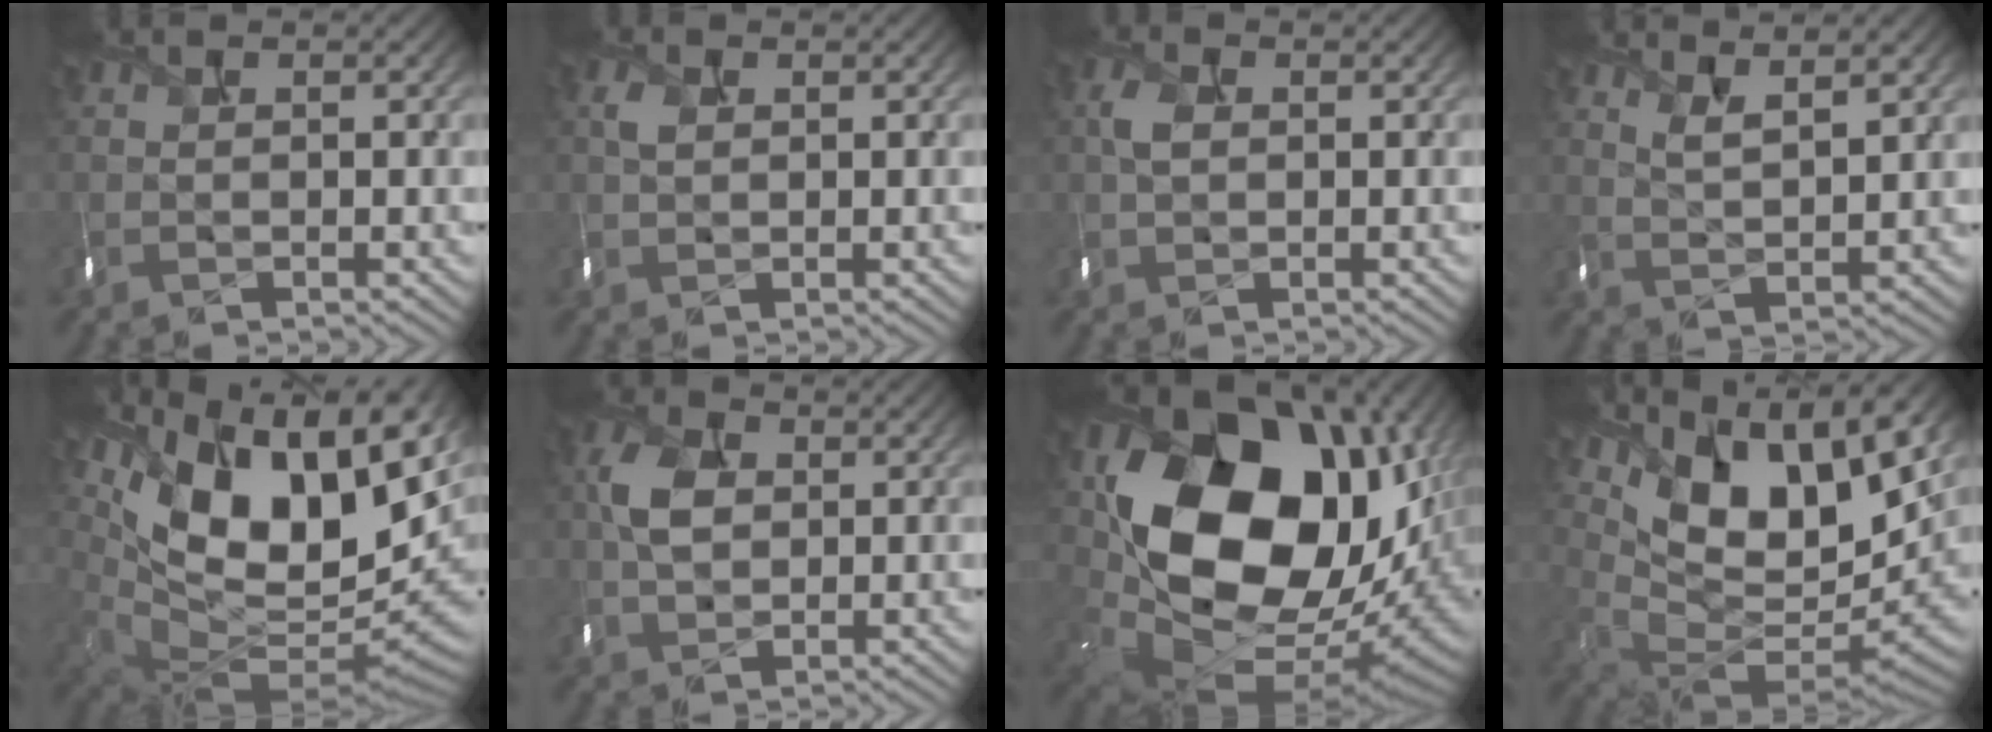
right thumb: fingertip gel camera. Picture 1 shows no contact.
{"total": 1.0, "force": [0.3, 0.8, 0.4], "torque": [-0.022, -0.005, 0.010]}
{"total": 1.6, "force": [0.1, 1.3, 1.0], "torque": [-0.034, -0.006, 0.006]}
{"total": 3.7, "force": [2.7, 0.8, 2.3], "torque": [-0.044, -0.008, 0.061]}
{"total": 18.4, "force": [6.7, 9.6, 14.2], "torque": [-0.248, -0.002, 0.143]}
{"total": 4.1, "force": [0.7, 3.2, 2.4], "torque": [-0.065, -0.005, 0.013]}
{"total": 20.1, "force": [4.1, 14.8, 12.9], "torque": [-0.276, -0.046, 0.113]}
{"total": 16.1, "force": [7.6, 7.6, 12.0], "torque": [-0.242, 0.009, 0.148]}